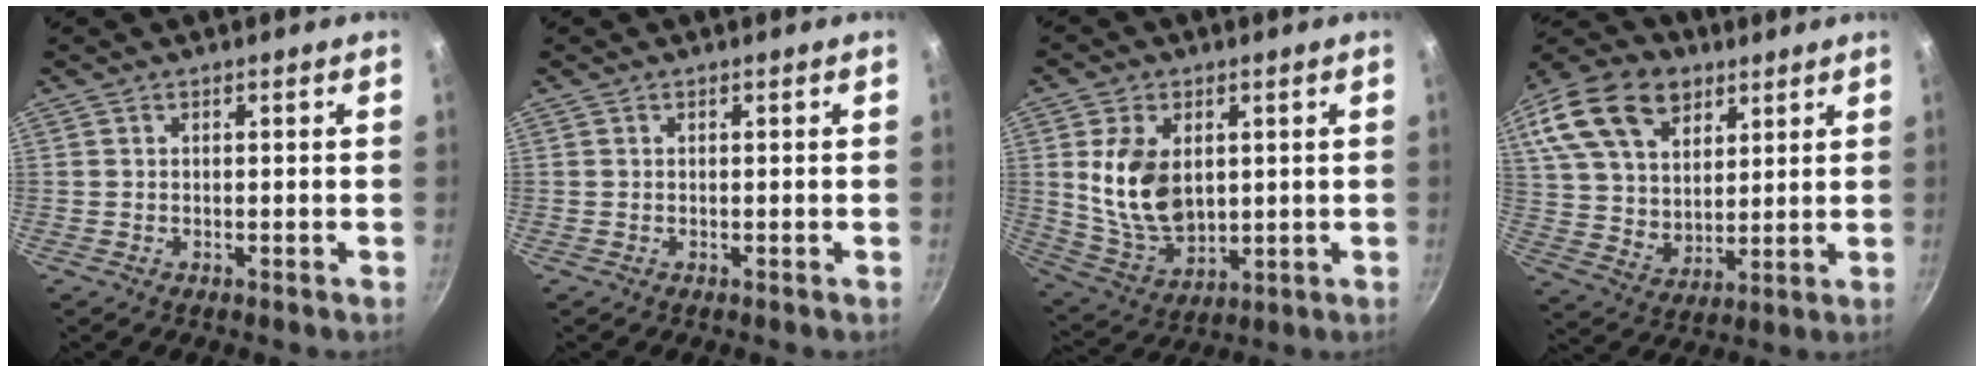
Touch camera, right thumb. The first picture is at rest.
{"total": 0.0}
{"total": 13.1, "force": [2.1, 8.7, 9.5], "torque": [-0.161, -0.024, 0.055]}
{"total": 22.2, "force": [10.9, 14.8, 12.5], "torque": [-0.223, -0.006, 0.198]}